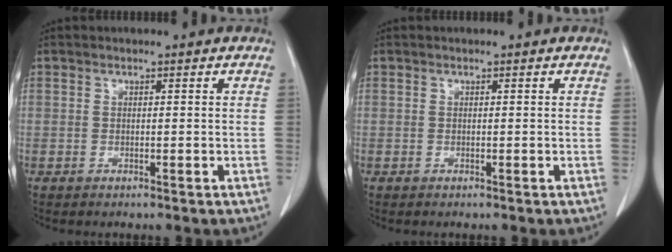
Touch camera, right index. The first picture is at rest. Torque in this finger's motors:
{"motor_torque": [0.00, 0.00, 0.00, 0.00]}